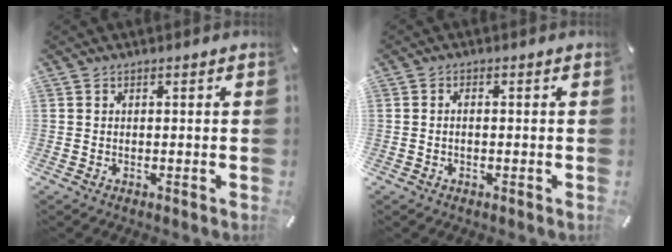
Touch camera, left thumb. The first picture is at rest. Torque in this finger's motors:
{"motor_torque": [-0.13, -0.24, -0.02, -0.02, -0.03]}